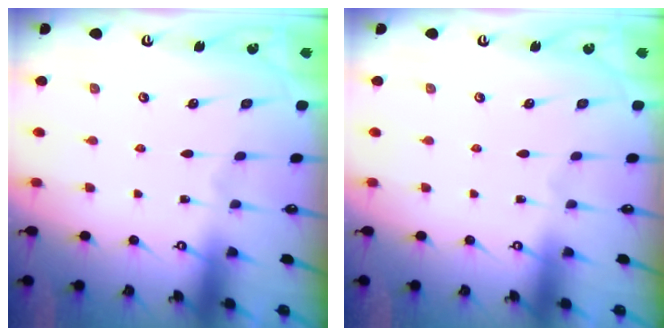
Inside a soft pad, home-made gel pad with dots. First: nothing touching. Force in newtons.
{"total": 0.0}